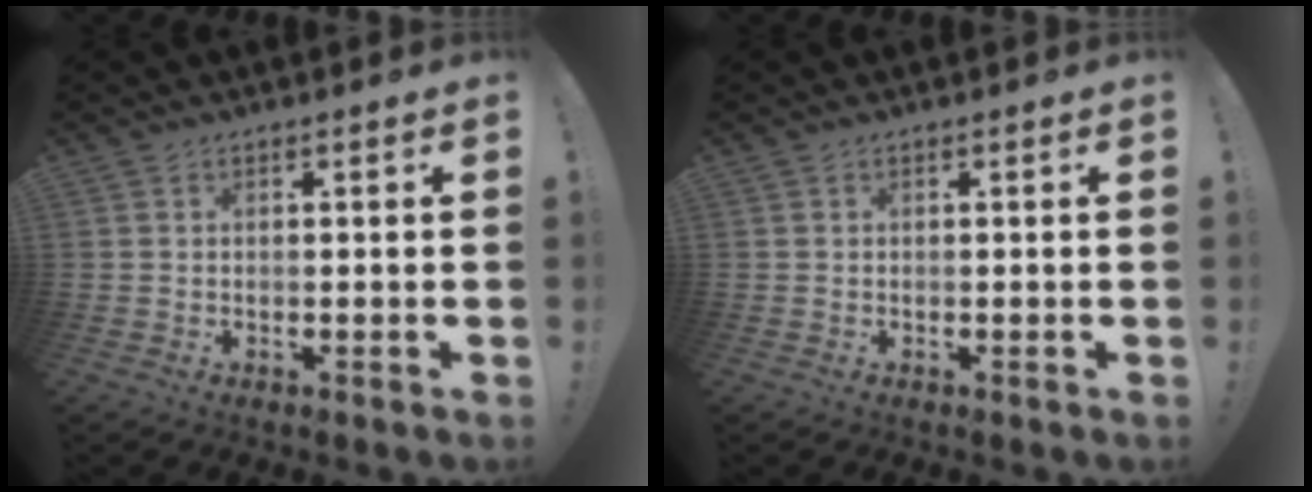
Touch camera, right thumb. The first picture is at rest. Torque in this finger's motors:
{"motor_torque": [-0.14, -0.14, 0.01, -0.01, 0.01]}